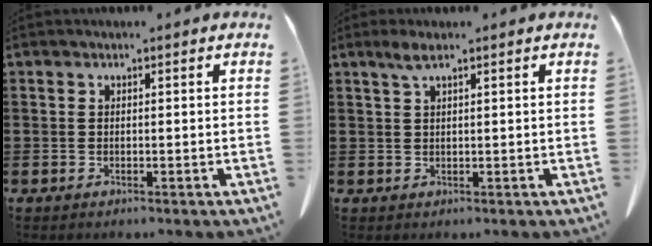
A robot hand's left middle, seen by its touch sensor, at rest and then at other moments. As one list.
[{"total": 2.2, "force": [1.2, 0.4, 1.8], "torque": [-0.040, 0.003, 0.020]}]